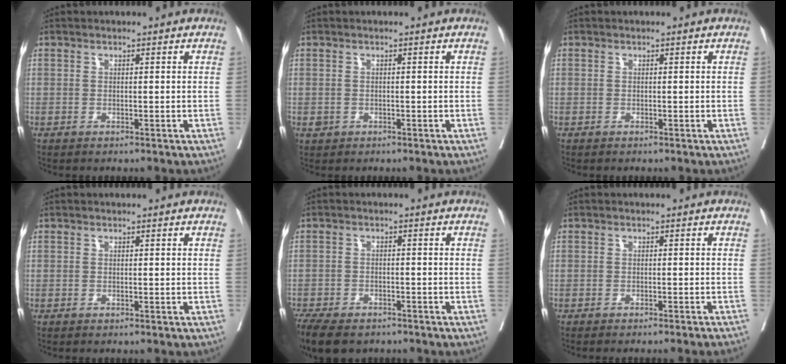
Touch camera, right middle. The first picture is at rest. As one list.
[{"total": 0.9, "force": [-0.3, 0.8, 0.2], "torque": [-0.004, 0.002, 0.000]}, {"total": 0.0}, {"total": 0.0}, {"total": 10.4, "force": [-8.0, 4.4, 4.9], "torque": [-0.094, -0.011, -0.119]}, {"total": 5.9, "force": [-5.2, -1.1, 2.4], "torque": [-0.009, -0.008, -0.066]}]